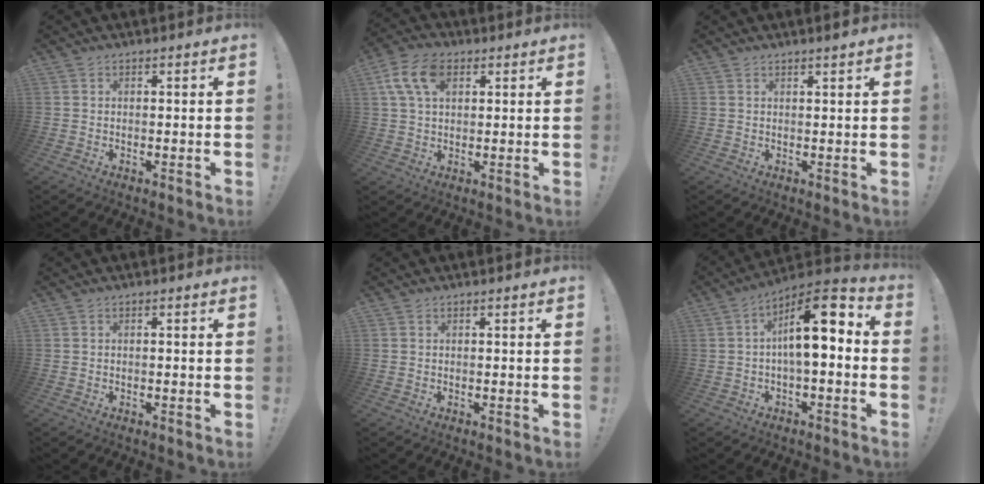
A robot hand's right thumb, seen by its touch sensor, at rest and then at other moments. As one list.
[{"total": 10.9, "force": [3.9, 6.9, 7.5], "torque": [-0.143, 0.007, 0.077]}, {"total": 1.4, "force": [1.1, 0.0, 0.8], "torque": [-0.008, -0.003, 0.019]}, {"total": 0.0}, {"total": 0.0}, {"total": 14.0, "force": [1.6, 5.0, 13.0], "torque": [-0.206, -0.008, 0.019]}]